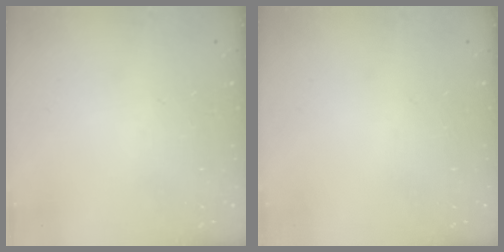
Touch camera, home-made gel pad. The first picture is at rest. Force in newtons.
{"total": 0.0}